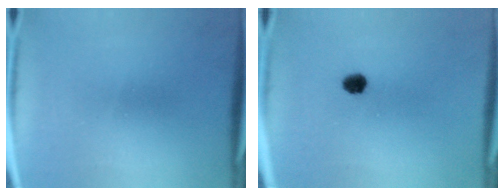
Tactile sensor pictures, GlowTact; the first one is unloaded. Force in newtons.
{"total": 2.7}